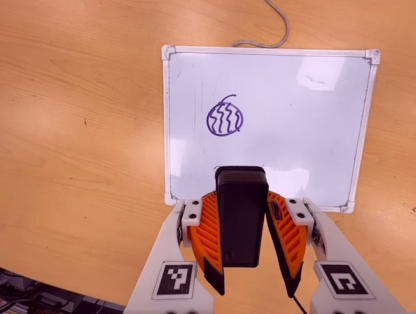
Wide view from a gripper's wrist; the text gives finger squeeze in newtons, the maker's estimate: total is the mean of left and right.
{"total": 6.2, "left": 5.0, "right": 7.5}